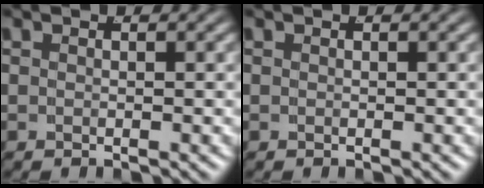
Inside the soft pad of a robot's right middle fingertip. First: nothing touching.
{"total": 0.0}